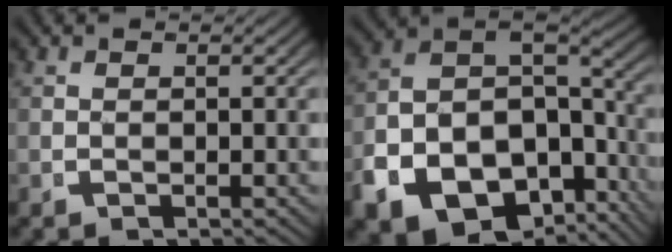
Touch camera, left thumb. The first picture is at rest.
{"total": 17.6, "force": [-5.9, 13.2, 10.0], "torque": [-0.237, -0.070, -0.077]}